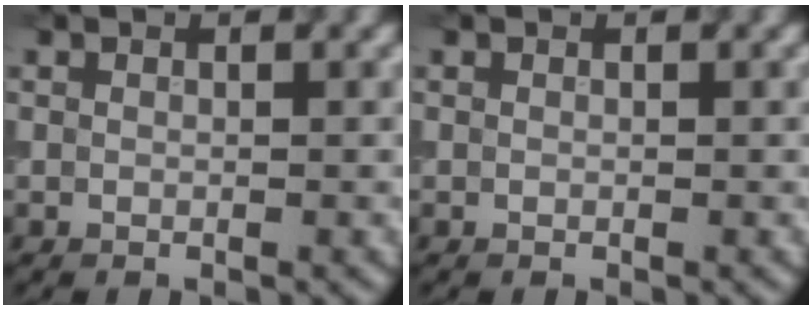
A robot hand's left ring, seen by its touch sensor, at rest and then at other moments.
{"total": 0.0}